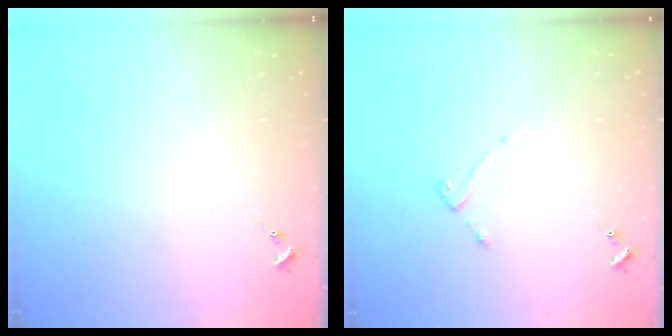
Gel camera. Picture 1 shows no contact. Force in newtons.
{"total": 2.6, "press": 2.6, "slide": 0.5}